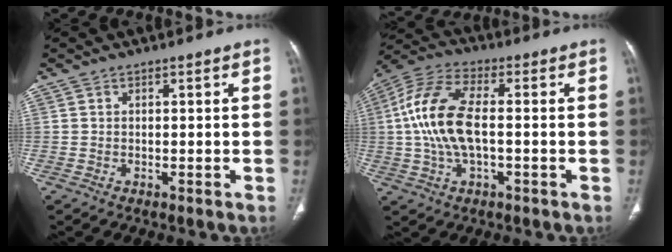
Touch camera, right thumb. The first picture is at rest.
{"total": 13.7, "force": [-0.1, 6.3, 12.1], "torque": [-0.264, 0.026, -0.006]}